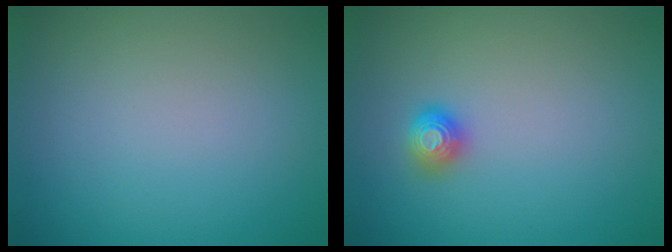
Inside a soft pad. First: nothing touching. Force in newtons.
{"total": 1.4, "press": 1.4, "slide": 0.4}